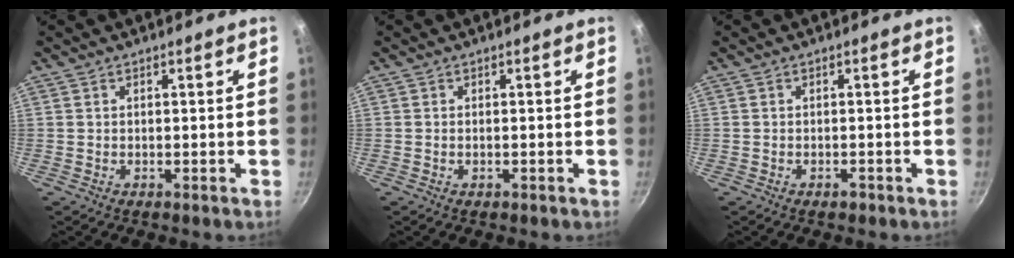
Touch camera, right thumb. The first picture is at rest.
{"total": 0.6, "force": [-0.2, 0.2, 0.4], "torque": [-0.008, 0.003, -0.004]}
{"total": 1.1, "force": [-0.7, 0.6, 0.6], "torque": [-0.011, 0.006, -0.009]}